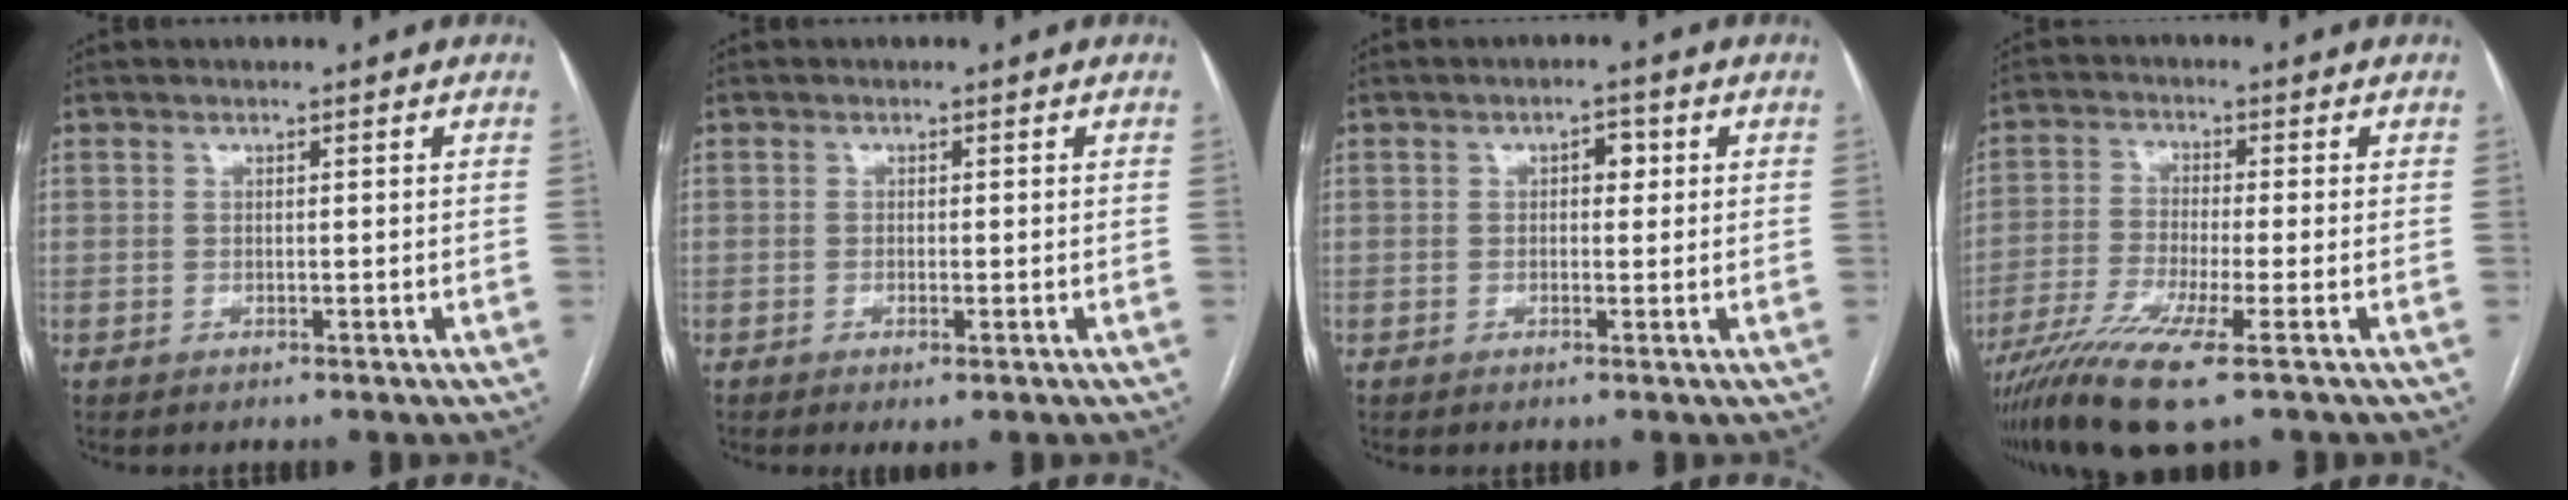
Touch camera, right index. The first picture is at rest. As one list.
[{"total": 1.6, "force": [-0.7, 0.2, 1.4], "torque": [-0.022, -0.003, -0.009]}, {"total": 2.4, "force": [0.6, 1.3, 1.9], "torque": [-0.026, 0.012, 0.007]}, {"total": 10.9, "force": [-6.8, 0.1, 8.5], "torque": [-0.168, -0.024, -0.123]}]